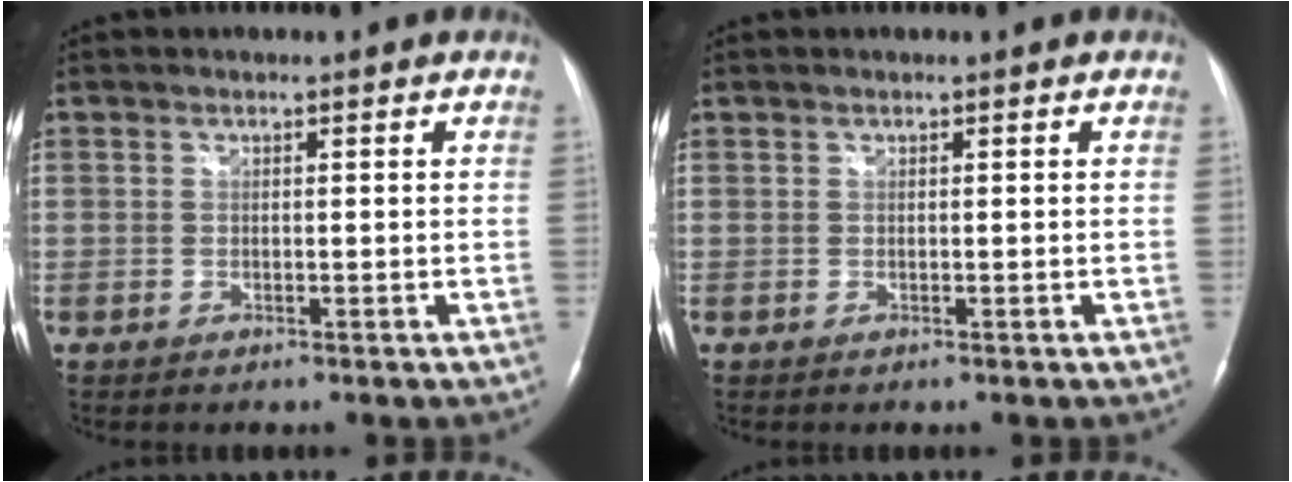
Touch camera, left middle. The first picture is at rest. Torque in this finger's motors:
{"motor_torque": [-0.02, -0.02, -0.02, 0.00]}